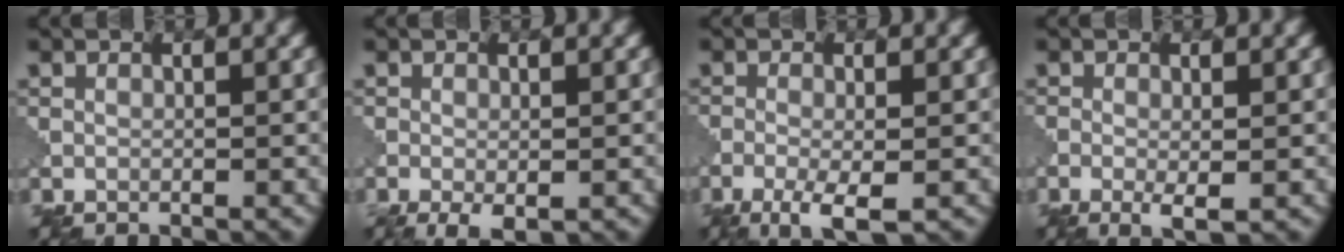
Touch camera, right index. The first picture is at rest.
{"total": 1.6, "force": [-1.1, 0.0, 1.2], "torque": [-0.027, -0.010, -0.014]}
{"total": 3.3, "force": [-2.1, 0.5, 2.5], "torque": [-0.053, -0.005, -0.037]}
{"total": 1.7, "force": [-1.0, 0.0, 1.3], "torque": [-0.032, -0.009, -0.012]}